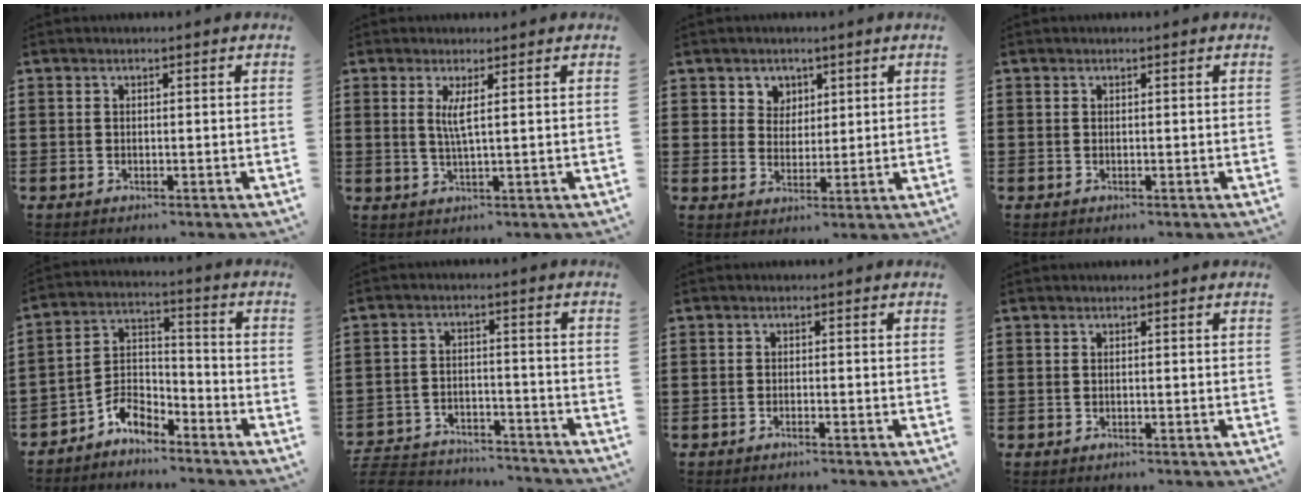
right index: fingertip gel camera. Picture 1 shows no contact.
{"total": 2.9, "force": [0.9, -0.1, 2.7], "torque": [-0.058, -0.004, 0.013]}
{"total": 3.6, "force": [2.1, 2.9, 0.1], "torque": [-0.017, 0.011, 0.037]}
{"total": 0.0}
{"total": 5.4, "force": [-4.6, 2.3, 1.6], "torque": [-0.038, 0.009, -0.095]}
{"total": 5.7, "force": [-5.6, 0.9, 0.8], "torque": [-0.030, 0.006, -0.115]}
{"total": 0.7, "force": [-0.7, -0.1, 0.2], "torque": [-0.006, -0.001, -0.013]}
{"total": 0.0}